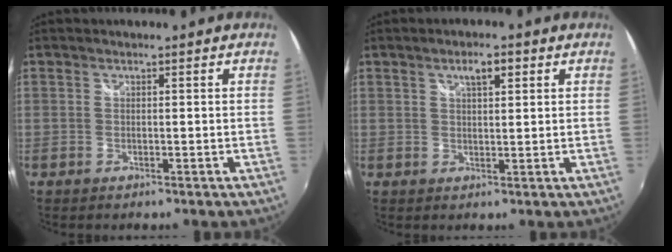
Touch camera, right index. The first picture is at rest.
{"total": 3.6, "force": [1.8, 1.3, 2.9], "torque": [-0.046, 0.009, 0.030]}